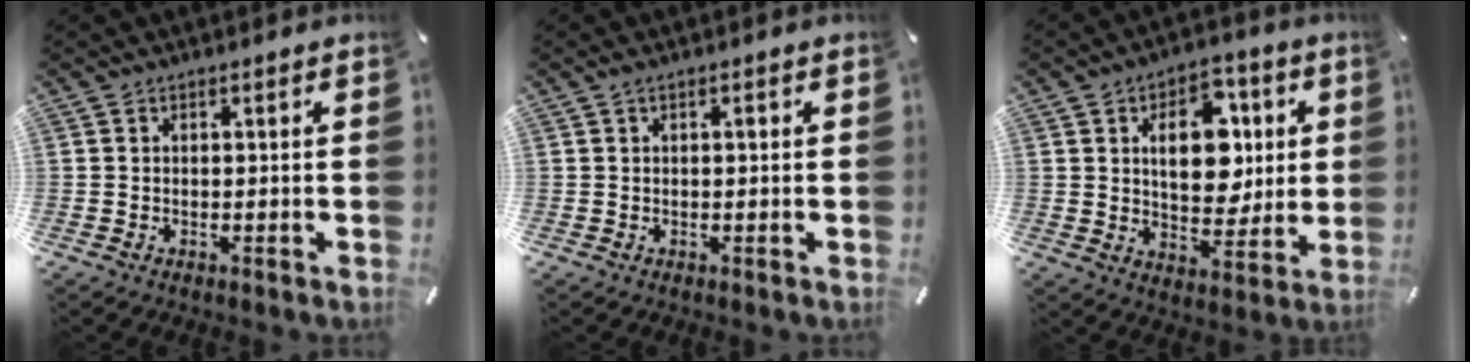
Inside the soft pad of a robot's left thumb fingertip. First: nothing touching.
{"total": 1.0, "force": [0.3, 0.4, 0.9], "torque": [-0.017, 0.004, 0.004]}
{"total": 14.3, "force": [3.5, 9.8, 9.7], "torque": [-0.132, -0.002, 0.059]}